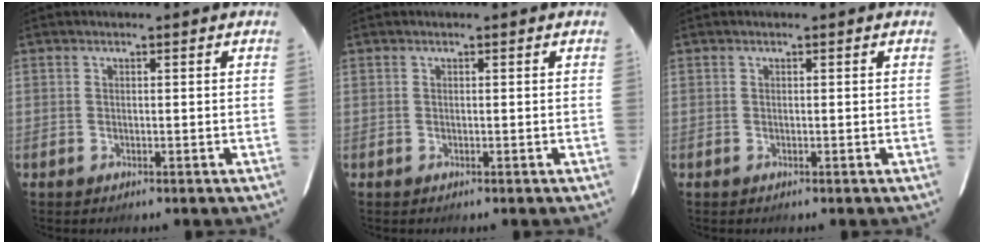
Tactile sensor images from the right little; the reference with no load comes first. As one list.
[{"total": 0.0}, {"total": 0.0}]